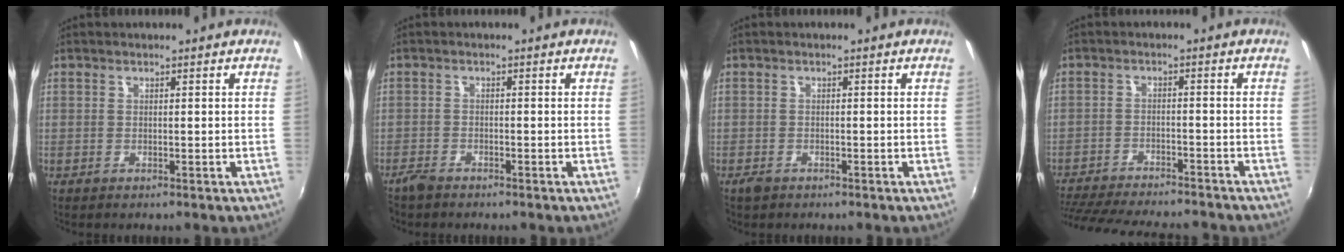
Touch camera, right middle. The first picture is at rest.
{"total": 2.4, "force": [-2.2, 0.9, 0.7], "torque": [-0.024, -0.005, -0.045]}
{"total": 1.7, "force": [-1.3, 1.0, 0.5], "torque": [-0.014, -0.003, -0.023]}
{"total": 18.7, "force": [-16.3, 3.8, 8.3], "torque": [-0.174, -0.025, -0.241]}